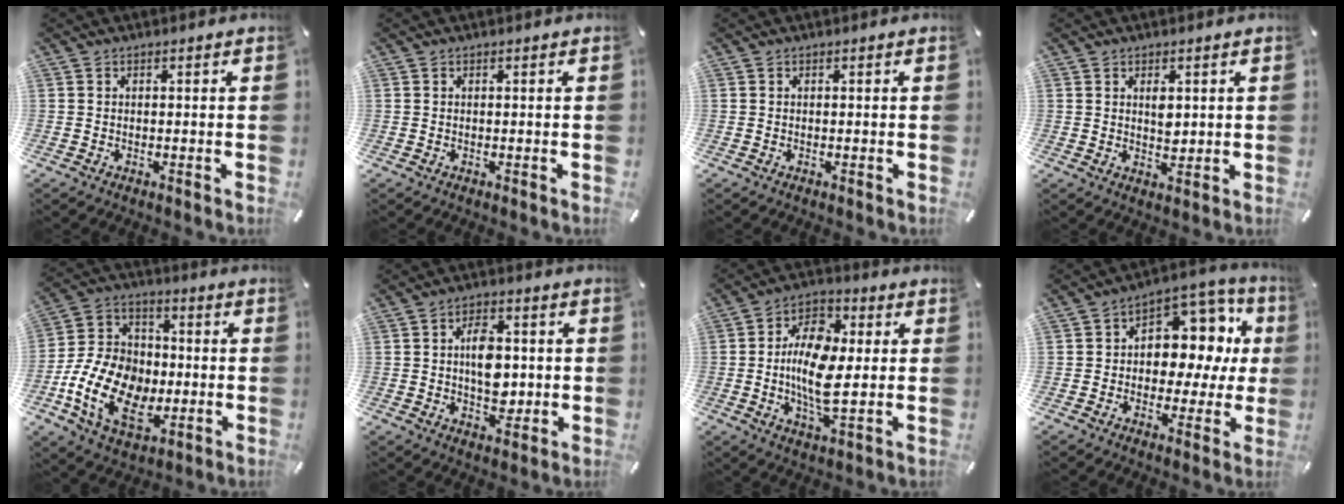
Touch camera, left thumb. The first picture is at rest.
{"total": 0.0}
{"total": 0.0}
{"total": 3.3, "force": [1.1, 2.0, 2.3], "torque": [-0.035, -0.003, 0.016]}
{"total": 18.8, "force": [-5.1, 13.7, 11.9], "torque": [-0.248, 0.024, -0.088]}
{"total": 9.0, "force": [0.2, 6.0, 6.7], "torque": [-0.084, 0.001, 0.002]}
{"total": 13.3, "force": [-0.9, 6.8, 11.4], "torque": [-0.235, 0.001, -0.017]}
{"total": 11.2, "force": [2.2, 8.7, 6.7], "torque": [-0.083, -0.028, 0.044]}